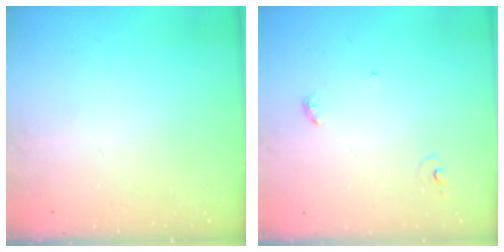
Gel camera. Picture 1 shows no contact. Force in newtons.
{"total": 3.6, "press": 3.6, "slide": 0.2}